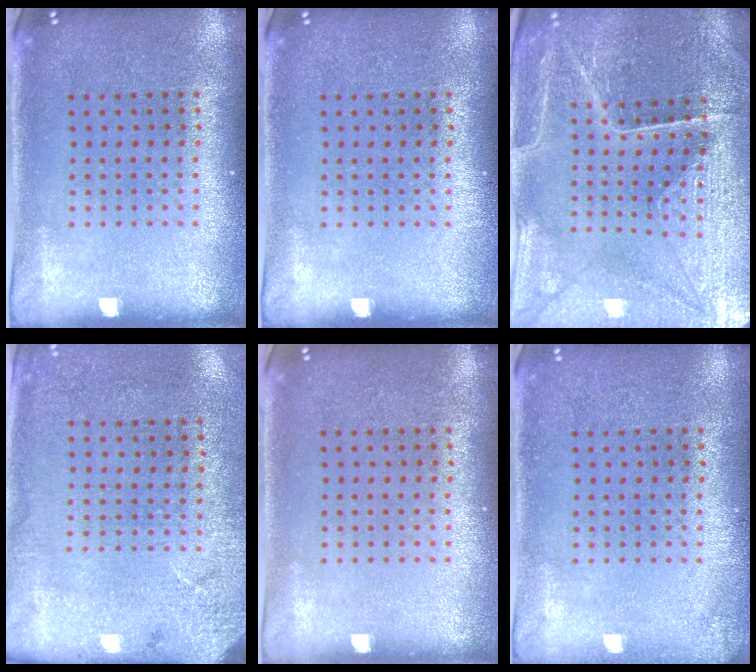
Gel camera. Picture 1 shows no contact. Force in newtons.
{"total": 0.0}
{"total": 3.5, "press": 3.5, "slide": 0.2}
{"total": 2.7, "press": 2.2, "slide": 1.5}
{"total": 0.0}
{"total": 0.9, "press": 0.9, "slide": 0.1}